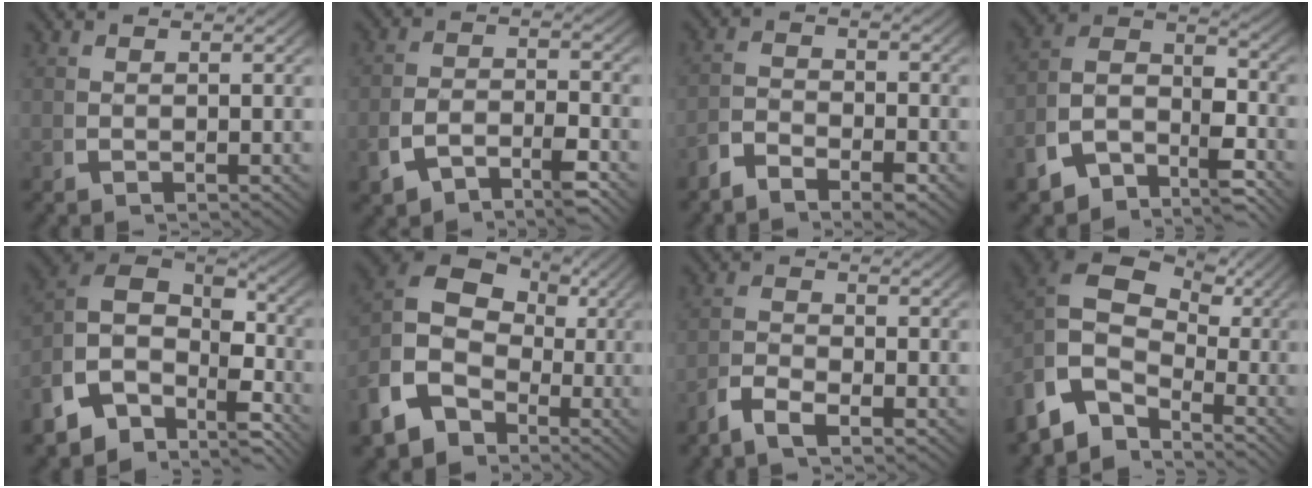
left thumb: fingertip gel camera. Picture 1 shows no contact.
{"total": 4.0, "force": [-2.4, 1.9, 2.6], "torque": [-0.055, -0.013, -0.038]}
{"total": 3.0, "force": [-2.4, 1.2, 1.4], "torque": [-0.022, -0.008, -0.051]}
{"total": 9.3, "force": [-1.9, 6.4, 6.5], "torque": [-0.132, -0.028, -0.034]}
{"total": 13.5, "force": [-0.3, 9.2, 9.9], "torque": [-0.231, -0.041, 0.004]}
{"total": 11.8, "force": [0.0, 9.4, 7.1], "torque": [-0.158, -0.022, -0.002]}
{"total": 2.5, "force": [-1.6, 1.1, 1.6], "torque": [-0.033, -0.003, -0.039]}
{"total": 11.7, "force": [0.8, 8.7, 7.8], "torque": [-0.170, -0.025, 0.008]}